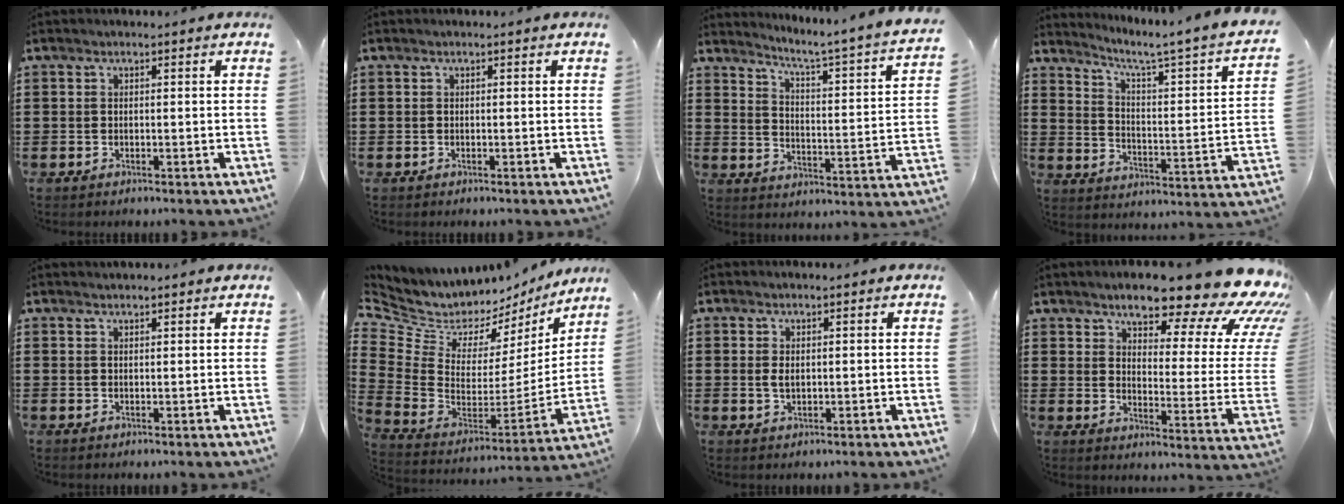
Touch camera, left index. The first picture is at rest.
{"total": 0.0}
{"total": 3.5, "force": [2.8, -1.1, 1.9], "torque": [-0.055, -0.039, 0.032]}
{"total": 3.3, "force": [2.1, -0.7, 2.5], "torque": [-0.064, -0.037, 0.018]}
{"total": 1.2, "force": [1.1, 0.1, 0.2], "torque": [-0.005, 0.000, 0.022]}
{"total": 5.7, "force": [4.9, 2.9, 0.5], "torque": [-0.053, -0.054, 0.085]}
{"total": 1.6, "force": [0.4, 0.8, 1.3], "torque": [-0.028, 0.005, 0.006]}
{"total": 15.1, "force": [11.4, 3.6, 9.3], "torque": [-0.141, -0.085, 0.185]}